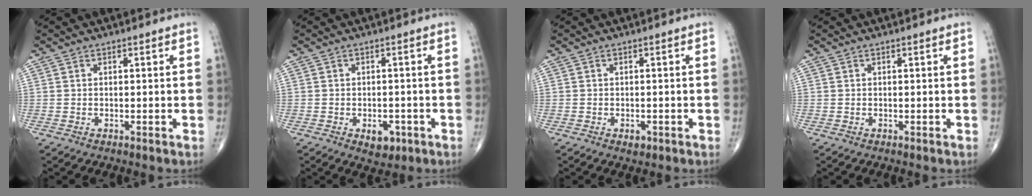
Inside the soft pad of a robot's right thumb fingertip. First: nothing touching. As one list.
[{"total": 3.9, "force": [-1.7, 2.5, 2.5], "torque": [-0.017, 0.006, -0.016]}, {"total": 1.3, "force": [-0.6, 0.9, 0.8], "torque": [-0.006, 0.002, -0.006]}, {"total": 0.0}]